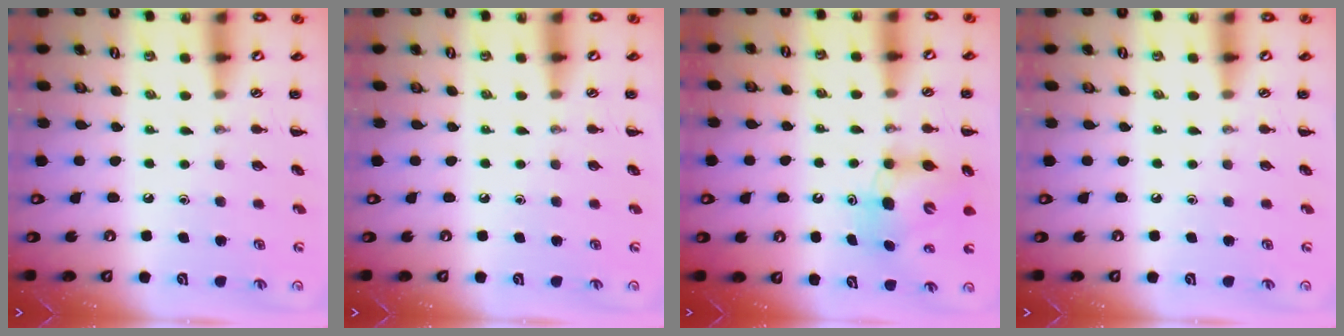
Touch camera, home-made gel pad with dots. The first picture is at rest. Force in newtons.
{"total": 0.0}
{"total": 6.7, "press": 6.6, "slide": 1.0}
{"total": 0.0}